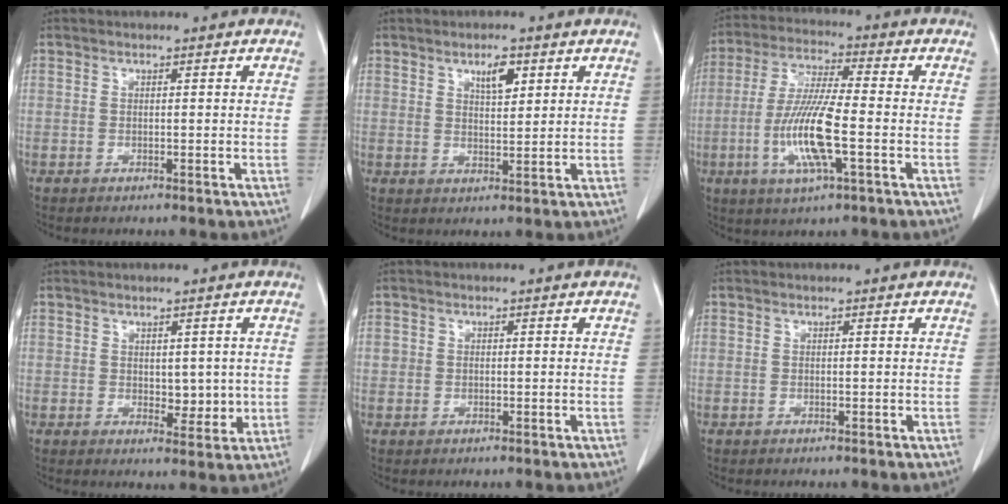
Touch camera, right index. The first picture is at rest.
{"total": 3.9, "force": [2.1, 1.3, 3.0], "torque": [-0.052, -0.003, 0.037]}
{"total": 12.1, "force": [-3.1, 1.3, 11.6], "torque": [-0.237, -0.012, -0.062]}
{"total": 3.9, "force": [0.3, 2.3, 3.2], "torque": [-0.032, -0.007, 0.013]}
{"total": 1.2, "force": [0.0, 1.2, 0.3], "torque": [0.000, 0.005, 0.000]}
{"total": 0.0}